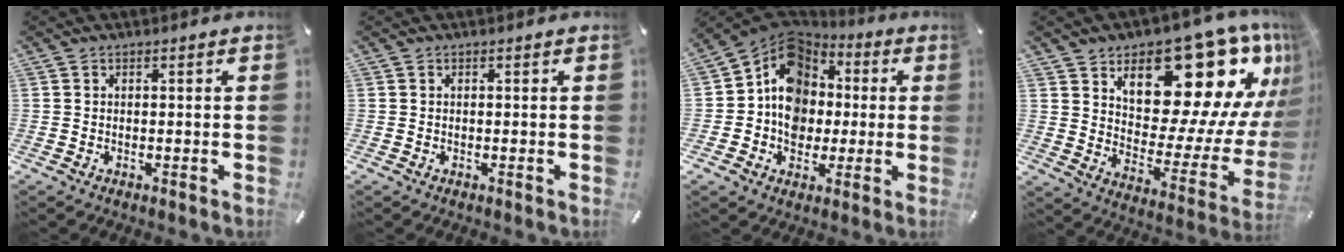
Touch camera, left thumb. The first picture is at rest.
{"total": 0.0}
{"total": 13.1, "force": [0.5, 11.7, 6.0], "torque": [-0.120, -0.011, 0.008]}
{"total": 23.4, "force": [13.3, 12.6, 14.5], "torque": [-0.178, -0.098, 0.228]}